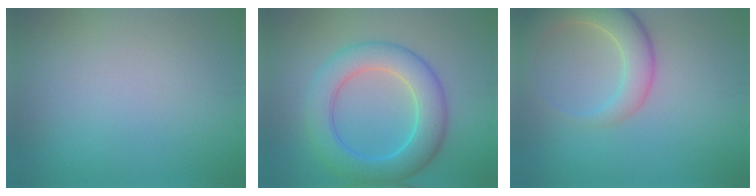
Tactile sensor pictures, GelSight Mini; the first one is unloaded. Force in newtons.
{"total": 7.3, "press": 7.3, "slide": 0.1}
{"total": 5.7, "press": 5.7, "slide": 0.8}